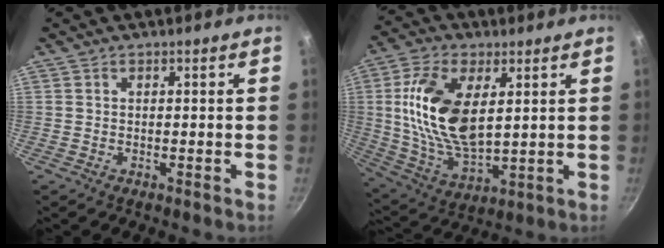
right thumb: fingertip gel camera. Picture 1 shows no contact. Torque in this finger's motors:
{"motor_torque": [2.02, 2.28, 1.87, -0.10, 0.65]}